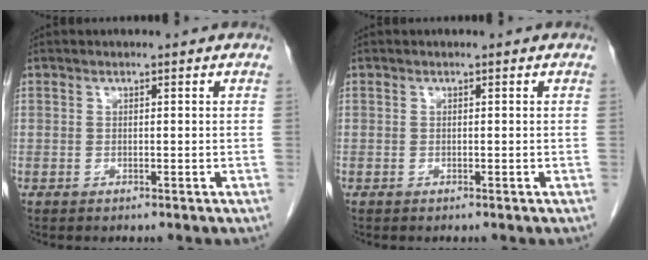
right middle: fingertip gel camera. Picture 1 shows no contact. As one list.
[{"total": 0.0}]